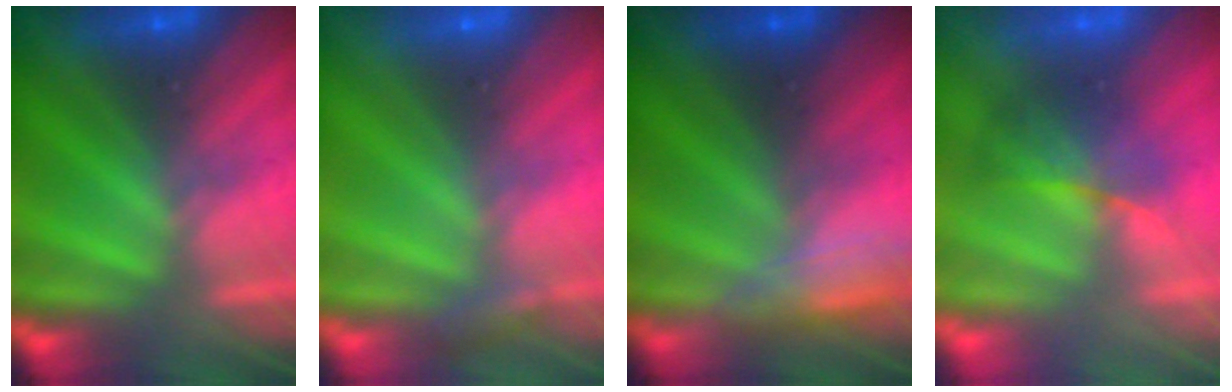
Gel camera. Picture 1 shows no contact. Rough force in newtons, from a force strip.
{"total": 2.3}
{"total": 2.9}
{"total": 2.1}